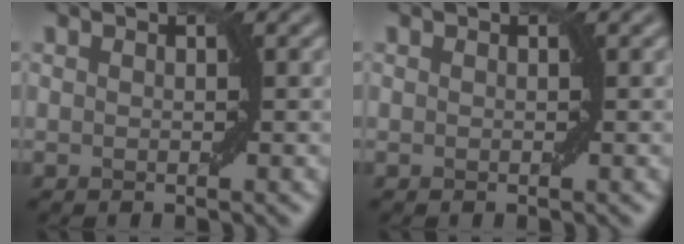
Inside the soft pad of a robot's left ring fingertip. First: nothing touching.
{"total": 0.0}